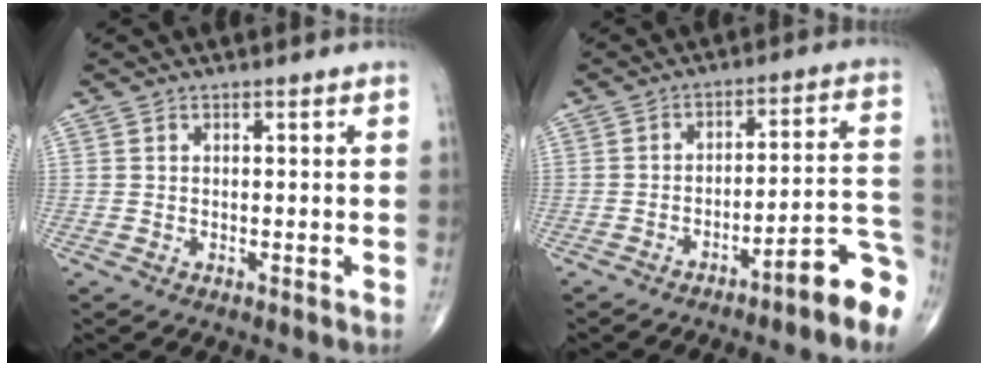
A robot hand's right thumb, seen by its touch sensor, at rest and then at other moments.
{"total": 10.0, "force": [-6.2, 1.0, 7.7], "torque": [-0.077, 0.077, -0.092]}